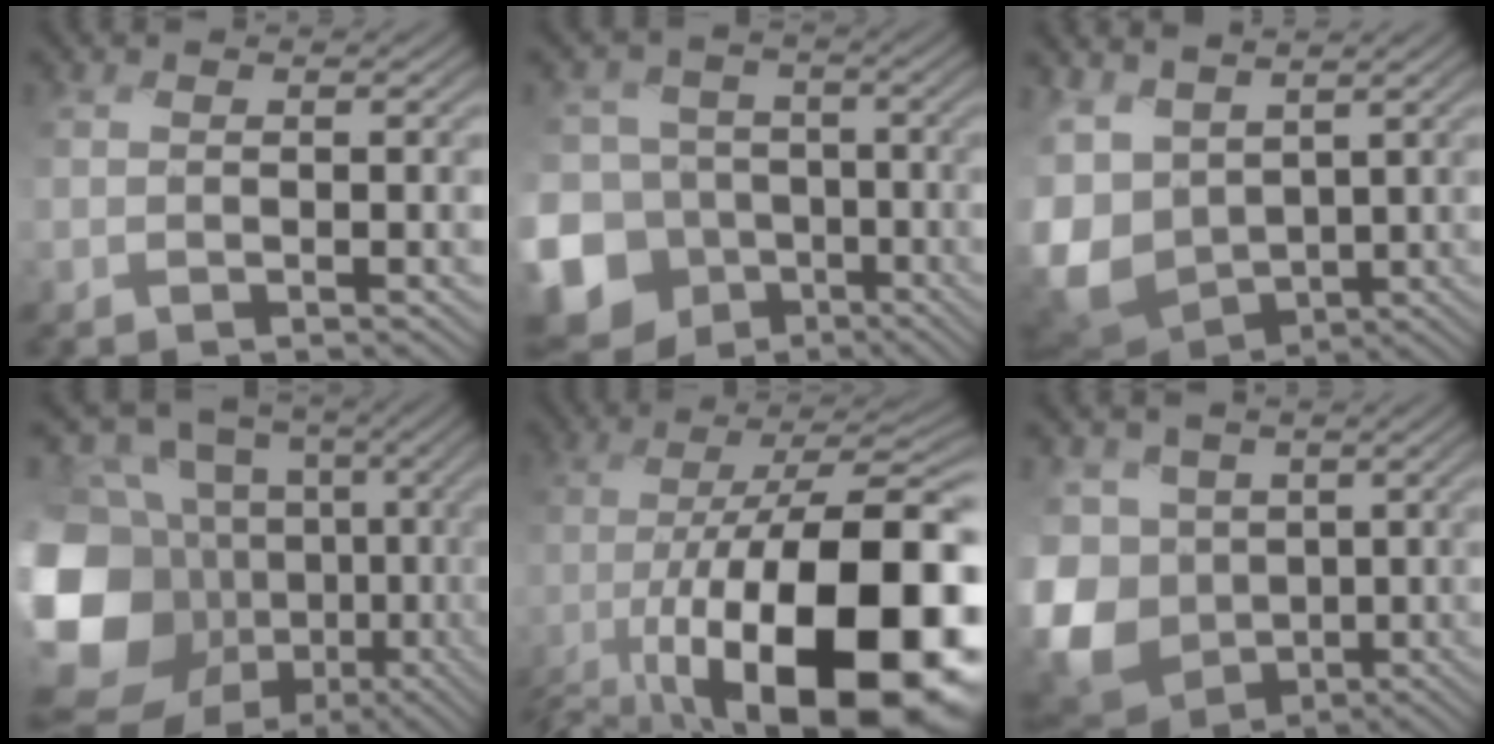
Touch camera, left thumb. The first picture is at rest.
{"total": 16.1, "force": [-8.0, 13.2, 4.4], "torque": [-0.161, -0.014, -0.139]}
{"total": 9.4, "force": [-0.5, 7.3, 6.0], "torque": [-0.188, -0.029, 0.005]}
{"total": 17.6, "force": [-3.3, 14.7, 9.1], "torque": [-0.283, -0.031, -0.056]}
{"total": 19.6, "force": [-9.6, 6.7, 15.7], "torque": [-0.245, -0.013, -0.164]}
{"total": 14.3, "force": [-3.1, 11.5, 7.9], "torque": [-0.244, -0.023, -0.059]}